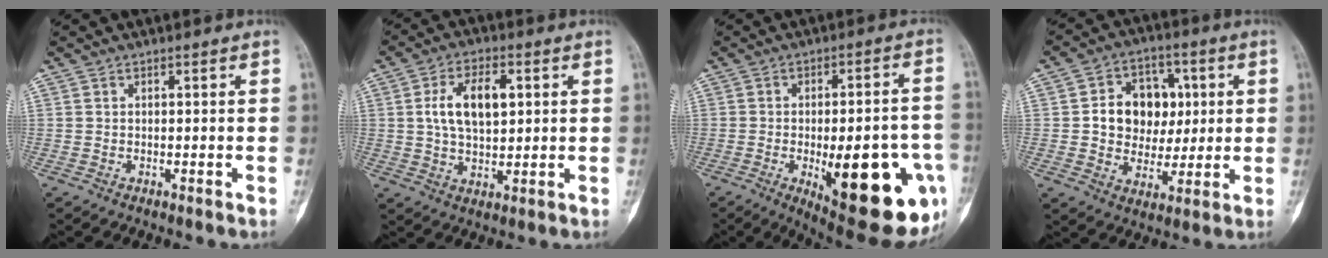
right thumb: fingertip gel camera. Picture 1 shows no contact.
{"total": 10.1, "force": [2.1, 5.5, 8.3], "torque": [-0.139, 0.002, 0.038]}
{"total": 24.1, "force": [-7.2, 8.2, 21.5], "torque": [-0.234, 0.004, -0.074]}
{"total": 12.6, "force": [1.7, 10.1, 7.2], "torque": [-0.057, 0.009, 0.031]}